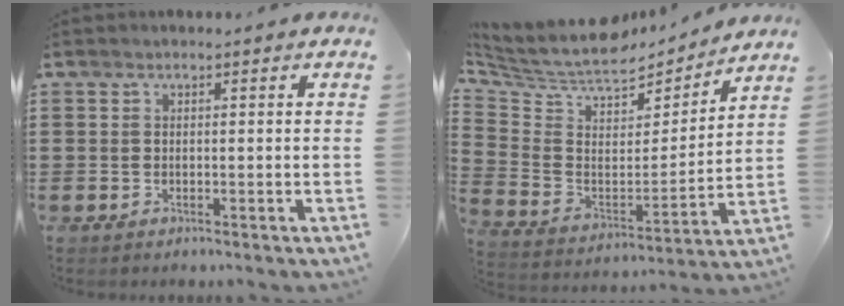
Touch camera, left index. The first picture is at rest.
{"total": 6.7, "force": [6.1, 2.2, 1.9], "torque": [-0.073, -0.047, 0.102]}